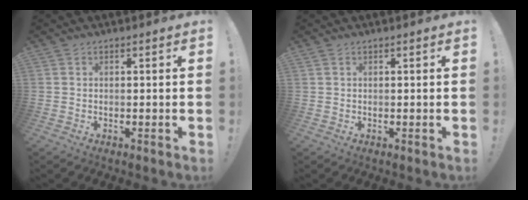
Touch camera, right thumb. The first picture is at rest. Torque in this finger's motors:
{"motor_torque": [0.05, 0.05, 0.14, 0.02, 0.02]}